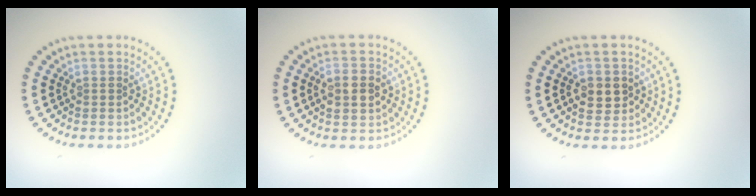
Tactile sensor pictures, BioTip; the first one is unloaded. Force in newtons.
{"total": 3.2, "press": 3.2, "slide": 0.5}
{"total": 2.4, "press": 2.4, "slide": 0.3}